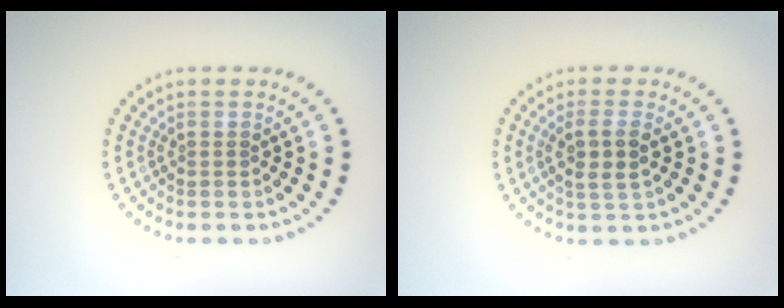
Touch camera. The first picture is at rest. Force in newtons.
{"total": 2.7, "press": 2.4, "slide": 1.1}